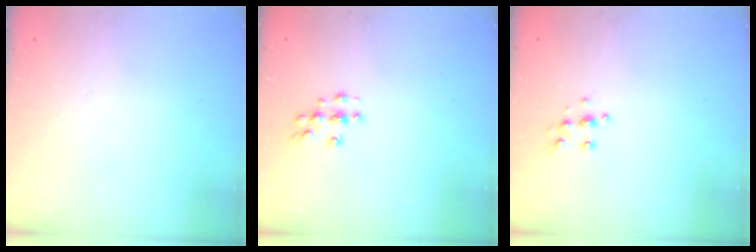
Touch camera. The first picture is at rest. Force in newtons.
{"total": 5.2, "press": 5.1, "slide": 0.5}
{"total": 6.4, "press": 6.4, "slide": 0.6}